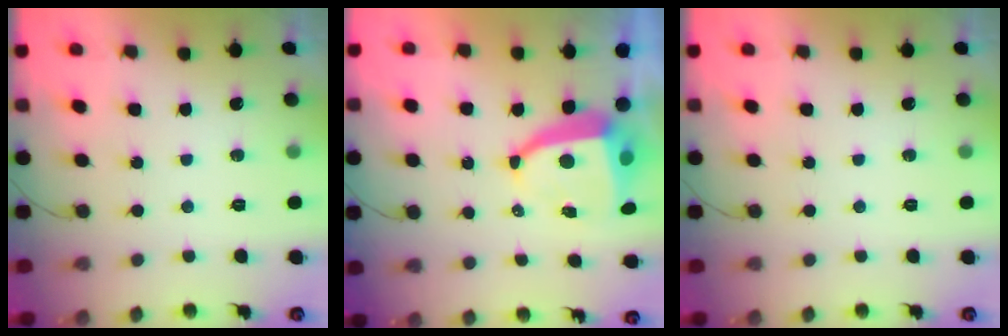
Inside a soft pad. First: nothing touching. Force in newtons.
{"total": 8.5, "press": 8.4, "slide": 1.1}
{"total": 0.0}